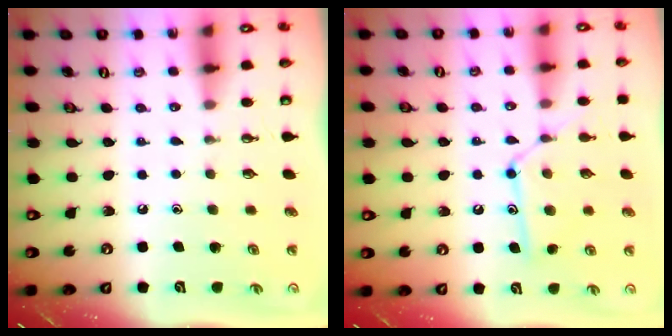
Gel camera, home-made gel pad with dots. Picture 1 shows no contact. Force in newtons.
{"total": 13.3, "press": 13.3, "slide": 1.0}